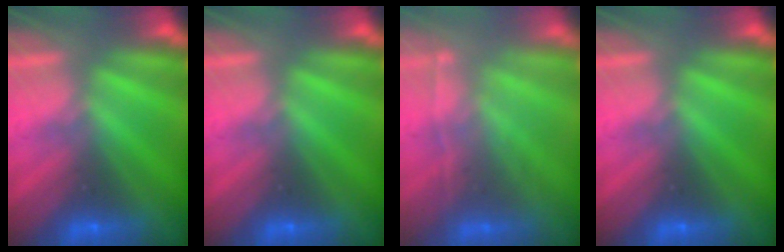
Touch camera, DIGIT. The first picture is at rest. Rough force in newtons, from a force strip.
{"total": 0.0}
{"total": 1.8}
{"total": 0.0}